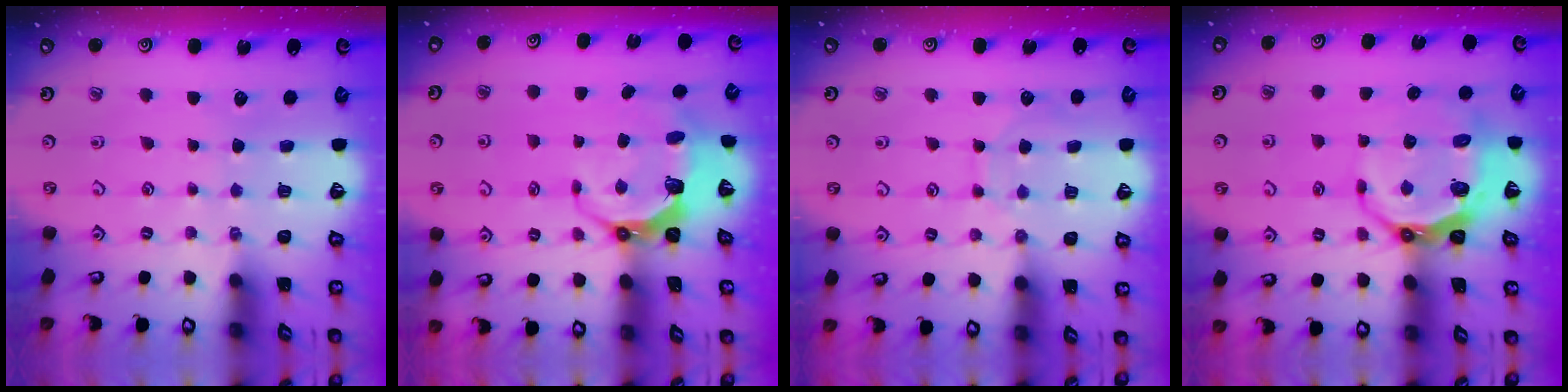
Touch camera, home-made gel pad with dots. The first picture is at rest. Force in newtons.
{"total": 8.1, "press": 6.9, "slide": 4.2}
{"total": 7.6, "press": 7.6, "slide": 0.5}
{"total": 8.6, "press": 7.8, "slide": 3.5}